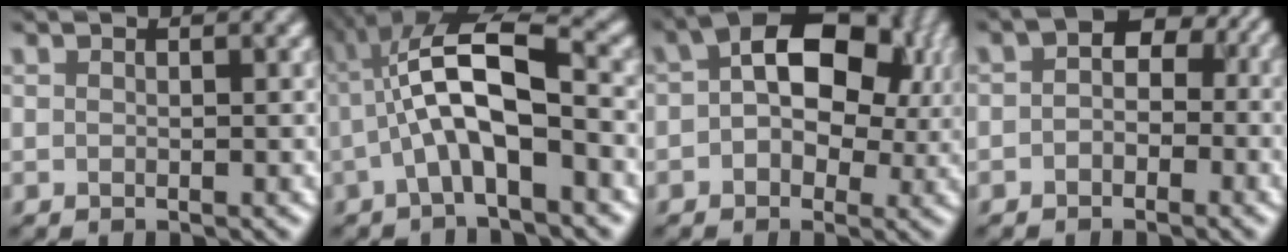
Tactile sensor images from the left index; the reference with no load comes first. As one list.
[{"total": 7.1, "force": [-1.3, 2.0, 6.7], "torque": [-0.126, 0.021, -0.031]}, {"total": 10.7, "force": [2.2, 6.7, 8.1], "torque": [-0.106, 0.017, 0.020]}, {"total": 4.1, "force": [-0.1, 3.2, 2.5], "torque": [-0.005, 0.011, -0.025]}]